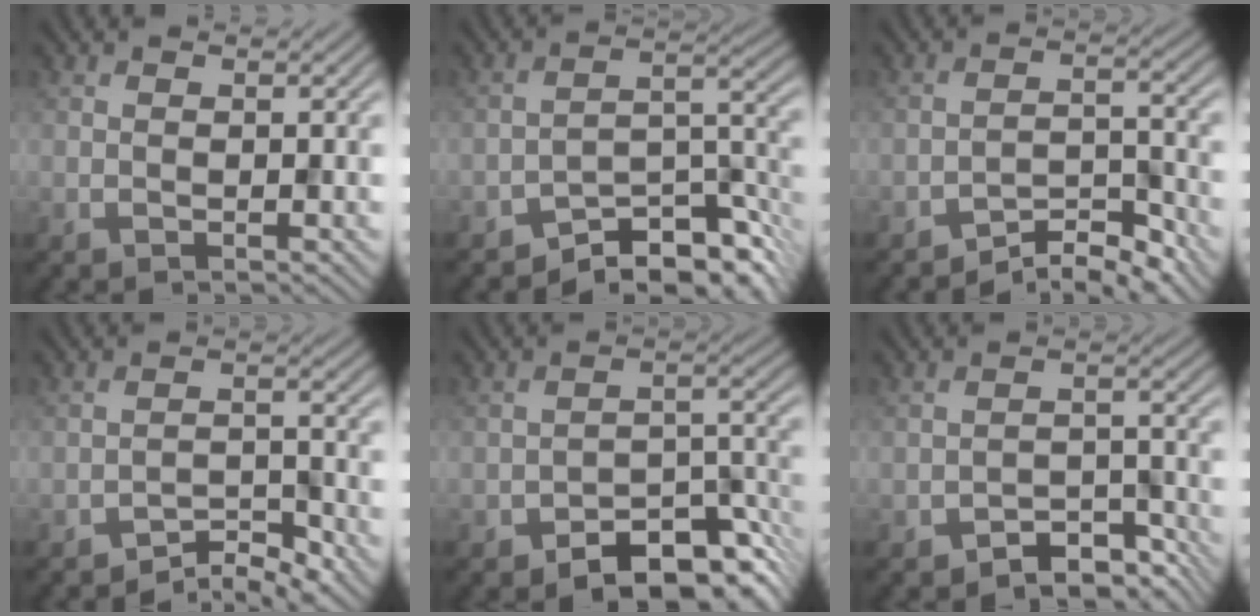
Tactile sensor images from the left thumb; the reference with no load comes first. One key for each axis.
{"total": 9.8, "fx": -8.0, "fy": 2.9, "fz": 4.9, "tx": -0.056, "ty": 0.003, "tz": -0.142}
{"total": 5.1, "fx": -4.5, "fy": 1.2, "fz": 2.2, "tx": -0.029, "ty": 0.009, "tz": -0.080}
{"total": 3.9, "fx": -3.4, "fy": 0.9, "fz": 1.6, "tx": -0.022, "ty": 0.006, "tz": -0.064}
{"total": 8.0, "fx": -5.6, "fy": 3.6, "fz": 4.5, "tx": -0.052, "ty": -0.001, "tz": -0.097}
{"total": 4.8, "fx": -3.9, "fy": 1.9, "fz": 2.0, "tx": -0.024, "ty": 0.001, "tz": -0.063}